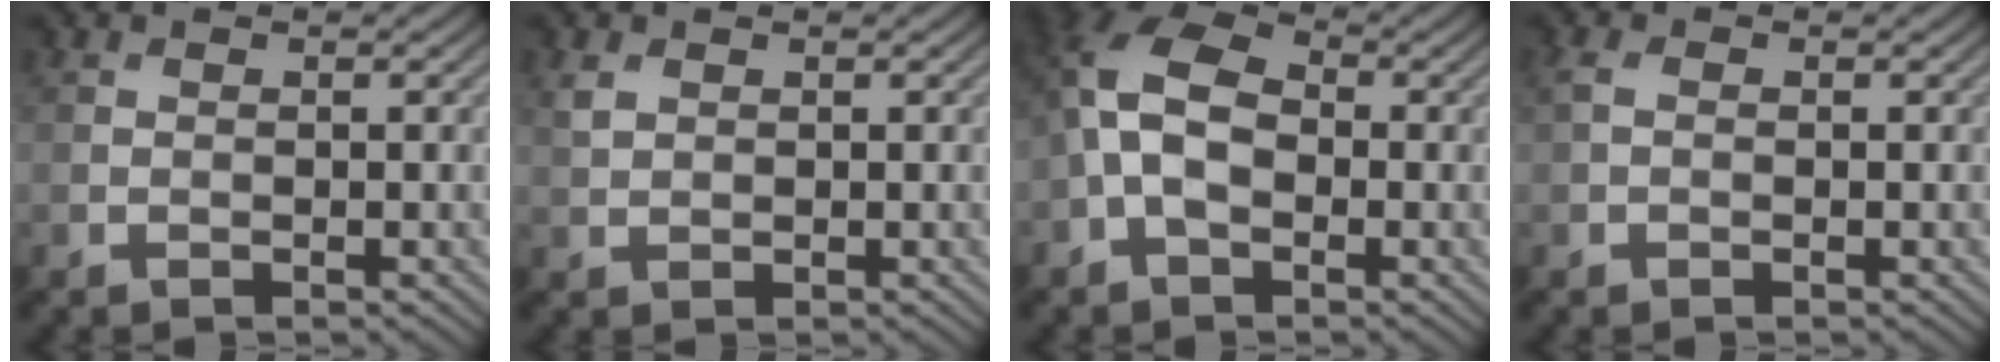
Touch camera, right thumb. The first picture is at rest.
{"total": 1.6, "force": [0.8, 1.1, 0.8], "torque": [-0.023, 0.001, 0.018]}
{"total": 9.1, "force": [-0.2, 5.8, 7.0], "torque": [-0.167, 0.018, -0.021]}
{"total": 1.5, "force": [0.2, 1.0, 1.1], "torque": [-0.027, 0.003, -0.001]}